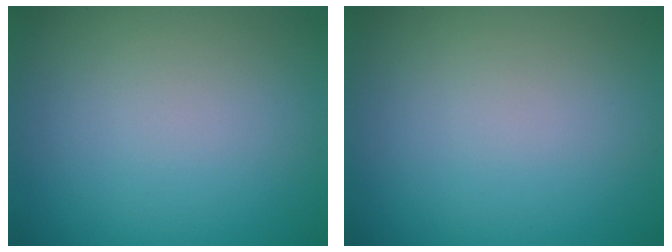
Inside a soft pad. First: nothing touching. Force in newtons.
{"total": 0.0}